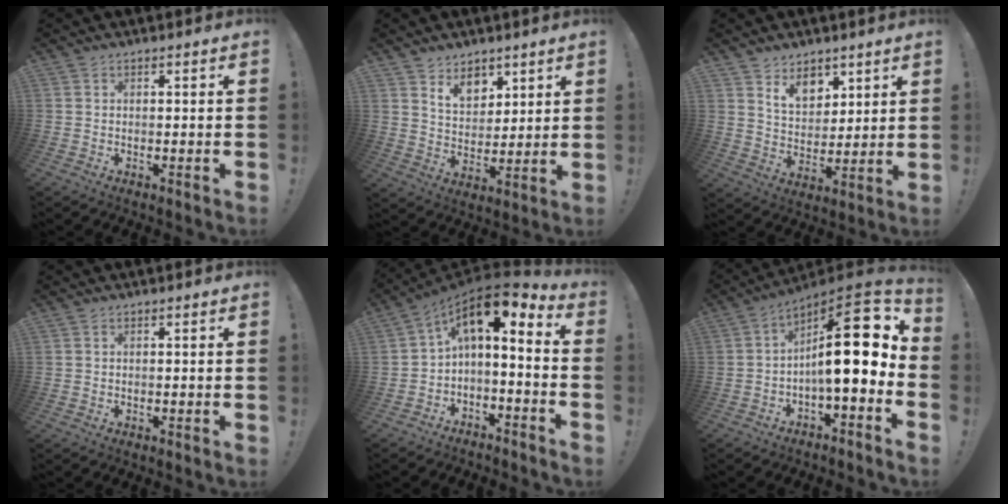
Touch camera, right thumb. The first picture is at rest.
{"total": 9.4, "force": [6.5, 6.3, 2.7], "torque": [-0.039, -0.044, 0.127]}
{"total": 10.2, "force": [6.9, 6.8, 3.2], "torque": [-0.041, -0.049, 0.134]}
{"total": 0.0}
{"total": 6.8, "force": [2.3, 1.9, 6.1], "torque": [-0.105, -0.024, 0.038]}
{"total": 18.6, "force": [3.0, 5.7, 17.4], "torque": [-0.268, -0.015, 0.048]}